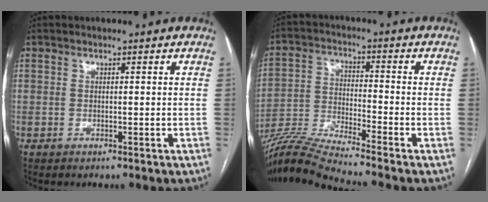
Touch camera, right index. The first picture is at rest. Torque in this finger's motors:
{"motor_torque": [-0.33, -0.86, -0.01, 0.06]}